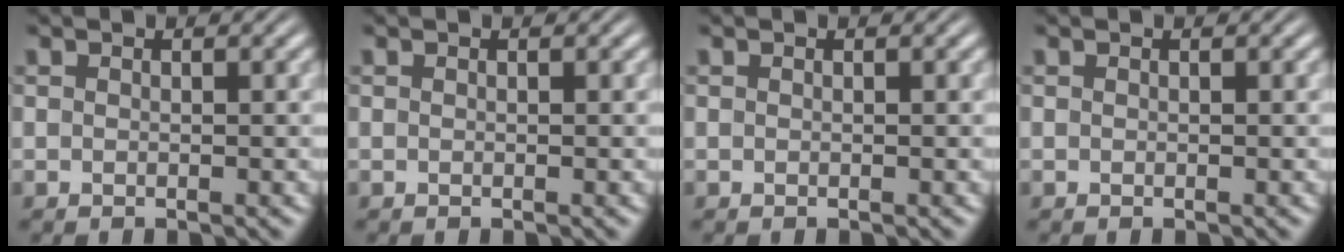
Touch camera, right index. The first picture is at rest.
{"total": 0.0}
{"total": 0.0}
{"total": 0.0}